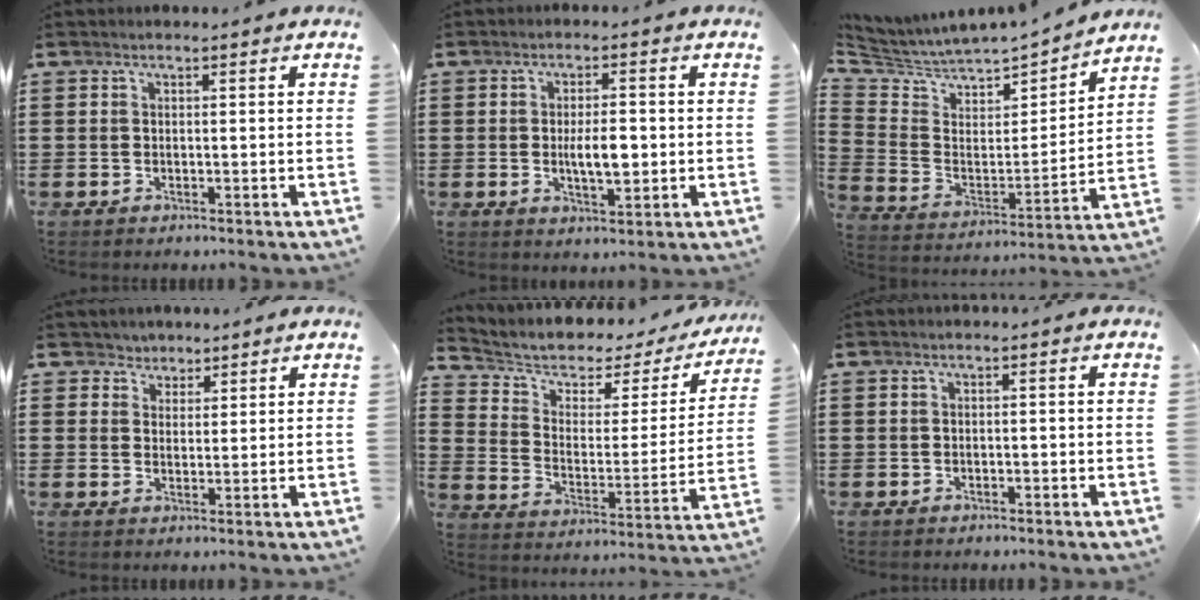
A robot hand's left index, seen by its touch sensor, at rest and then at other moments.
{"total": 5.0, "force": [-0.3, 1.9, 4.6], "torque": [-0.068, -0.004, -0.010]}
{"total": 3.4, "force": [3.0, 1.5, 0.0], "torque": [-0.031, -0.041, 0.044]}
{"total": 2.7, "force": [1.9, 1.9, -0.1], "torque": [-0.011, 0.010, 0.034]}
{"total": 4.2, "force": [3.0, 2.4, 1.6], "torque": [-0.057, -0.025, 0.044]}
{"total": 0.8, "force": [-0.7, 0.2, 0.2], "torque": [-0.009, -0.003, -0.014]}